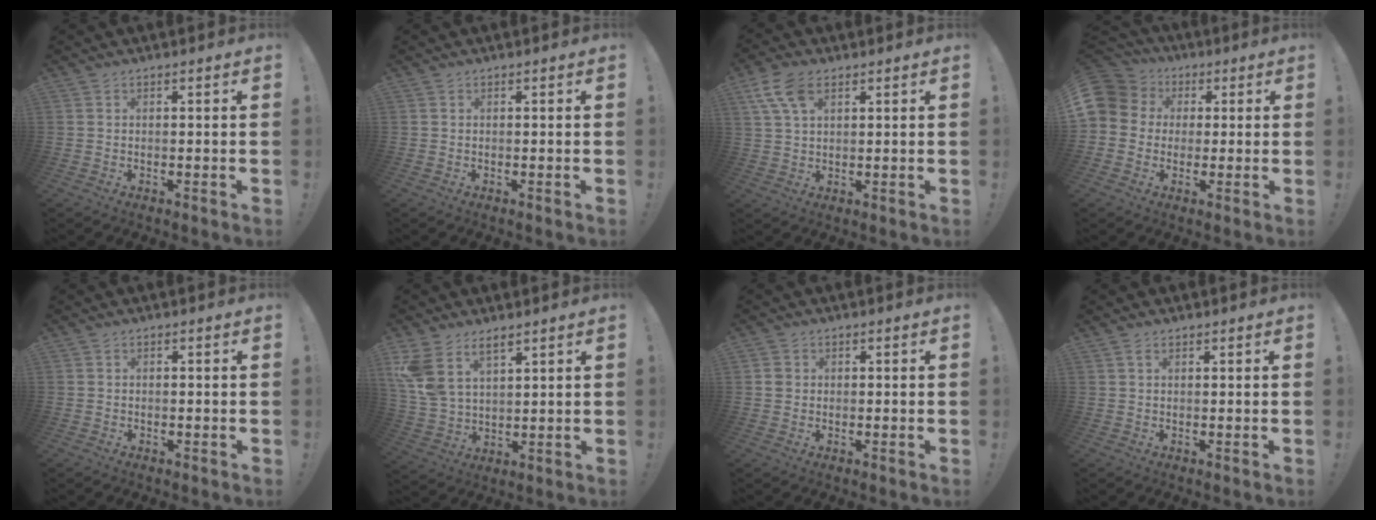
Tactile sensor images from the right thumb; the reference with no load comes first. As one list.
[{"total": 0.0}, {"total": 8.6, "force": [4.3, 4.5, 6.0], "torque": [-0.107, -0.003, 0.085]}, {"total": 9.0, "force": [1.4, 8.2, 3.2], "torque": [-0.068, 0.001, 0.030]}, {"total": 0.9, "force": [-0.2, 0.9, -0.2], "torque": [0.004, 0.003, -0.004]}, {"total": 10.3, "force": [6.5, 5.9, 5.4], "torque": [-0.117, -0.025, 0.130]}, {"total": 2.1, "force": [0.4, 2.0, 0.4], "torque": [-0.001, 0.004, 0.007]}, {"total": 1.4, "force": [0.7, 0.7, 0.9], "torque": [-0.020, 0.001, 0.014]}]